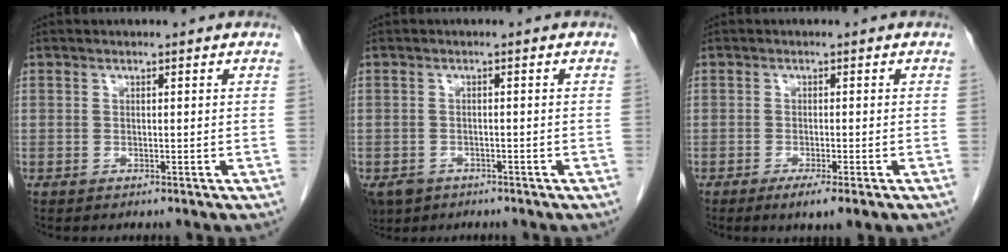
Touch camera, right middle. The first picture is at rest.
{"total": 4.2, "force": [-2.8, 2.9, 1.3], "torque": [-0.025, -0.001, -0.044]}
{"total": 3.4, "force": [-1.9, -0.4, 2.7], "torque": [-0.042, -0.012, -0.032]}